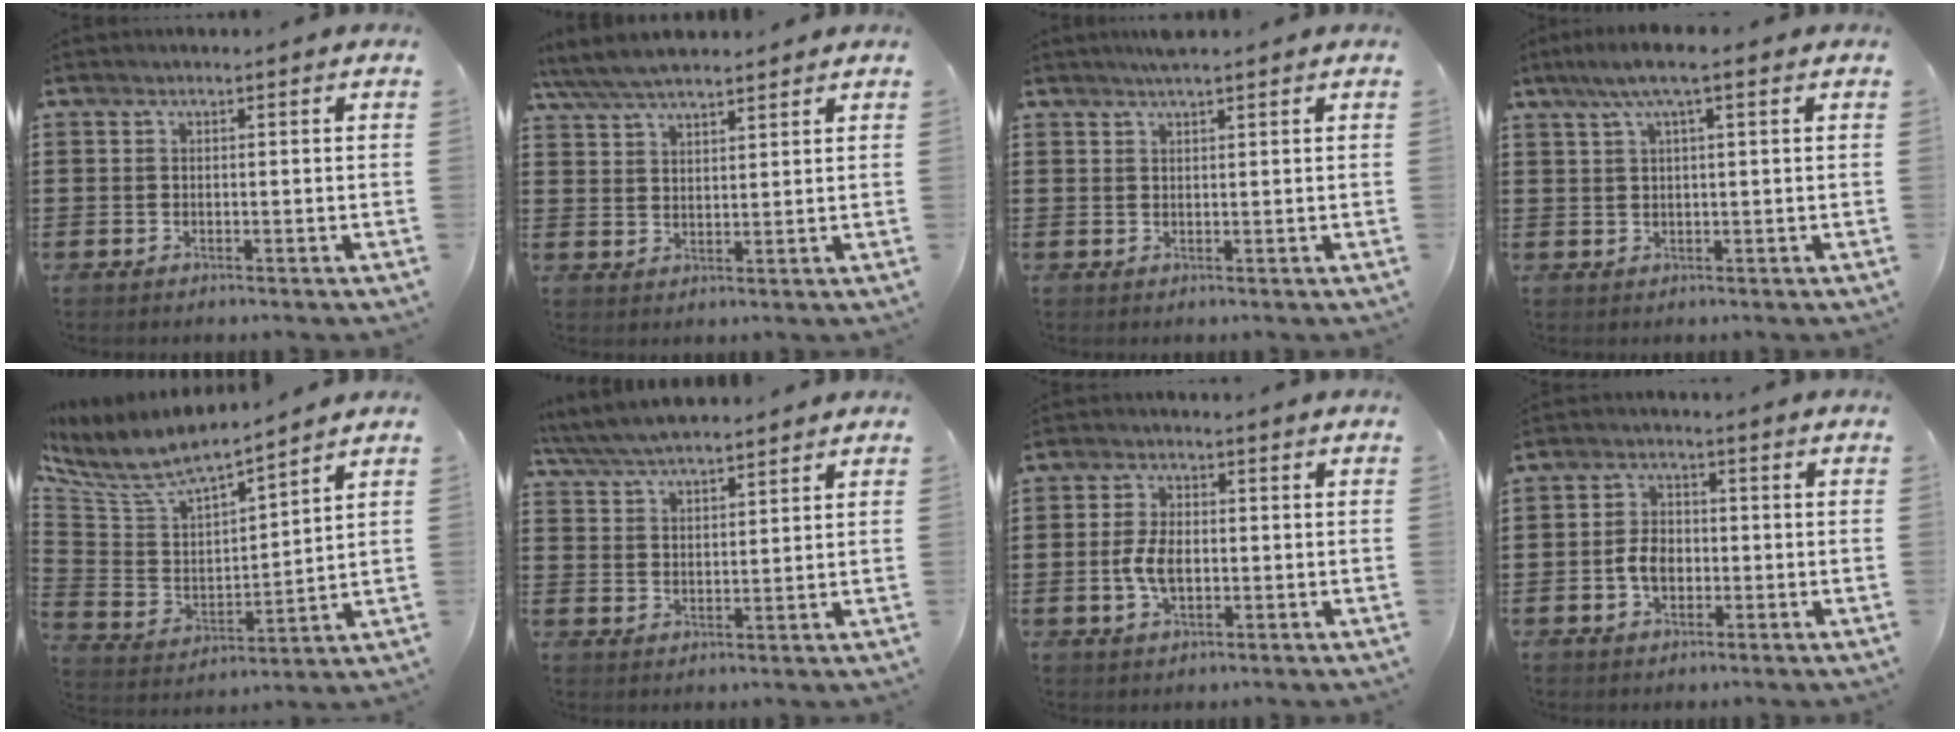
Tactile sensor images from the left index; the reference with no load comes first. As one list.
[{"total": 5.7, "force": [5.0, 1.5, 2.3], "torque": [-0.061, -0.007, 0.092]}, {"total": 1.8, "force": [1.6, 0.0, 0.9], "torque": [-0.019, 0.000, 0.029]}, {"total": 4.3, "force": [1.9, 0.5, 3.8], "torque": [-0.077, 0.005, 0.031]}, {"total": 7.9, "force": [6.8, 1.8, 3.5], "torque": [-0.102, -0.046, 0.113]}, {"total": 5.4, "force": [5.0, 1.1, 1.8], "torque": [-0.052, -0.012, 0.092]}, {"total": 5.0, "force": [-0.5, 2.7, 4.2], "torque": [-0.091, 0.002, -0.012]}, {"total": 4.2, "force": [-0.9, 2.8, 3.0], "torque": [-0.073, 0.001, -0.022]}]